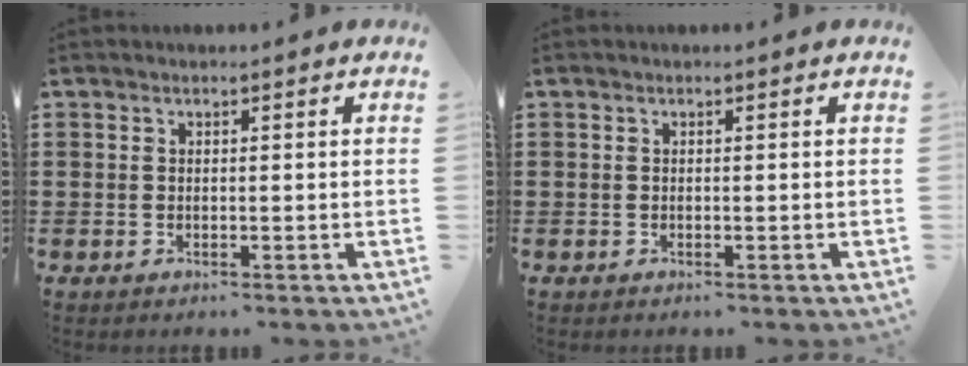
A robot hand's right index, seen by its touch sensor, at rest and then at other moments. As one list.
[{"total": 0.0}]